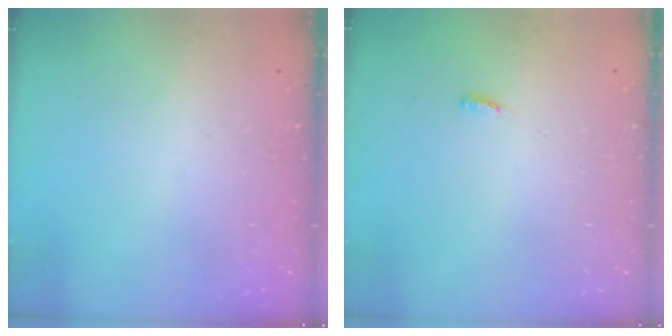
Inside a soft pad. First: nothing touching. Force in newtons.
{"total": 2.6, "press": 2.6, "slide": 0.3}